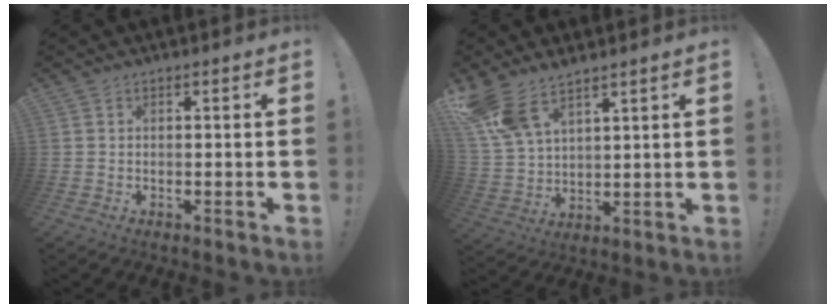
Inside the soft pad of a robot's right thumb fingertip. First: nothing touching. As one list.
[{"total": 11.1, "force": [8.4, 5.1, 5.2], "torque": [-0.116, -0.037, 0.167]}]